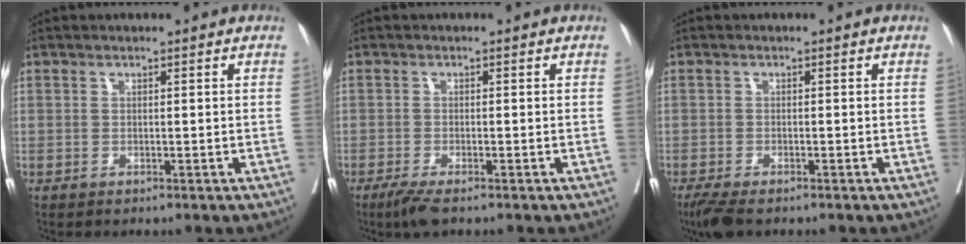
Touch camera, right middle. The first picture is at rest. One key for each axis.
{"total": 3.0, "fx": -2.2, "fy": 0.4, "fz": 2.1, "tx": -0.042, "ty": -0.009, "tz": -0.042}
{"total": 4.0, "fx": -3.0, "fy": 1.0, "fz": 2.4, "tx": -0.047, "ty": -0.013, "tz": -0.050}